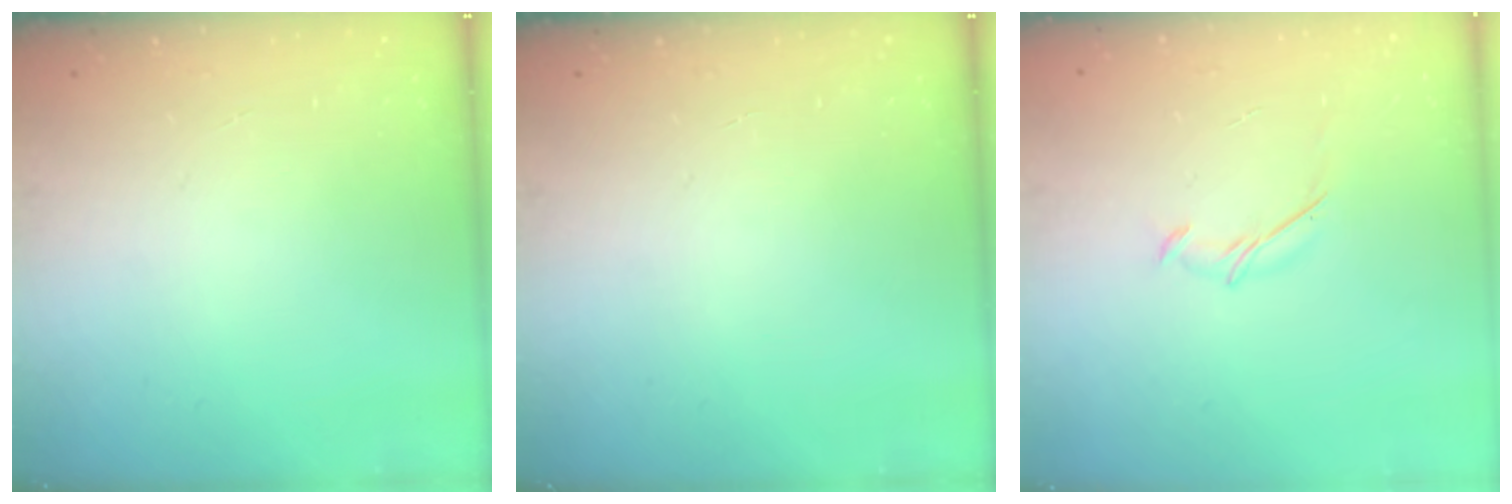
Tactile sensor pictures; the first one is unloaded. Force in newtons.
{"total": 0.0}
{"total": 5.4, "press": 5.4, "slide": 1.0}